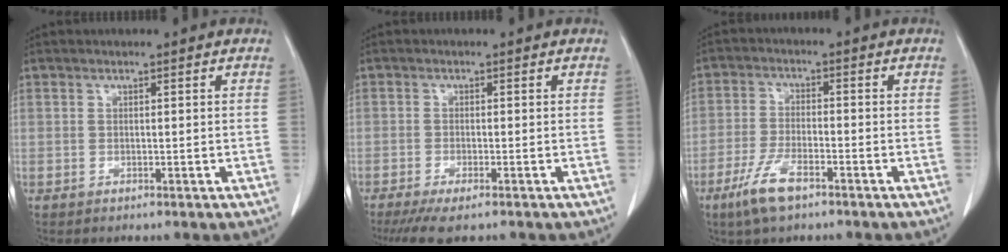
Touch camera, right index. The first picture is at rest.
{"total": 5.8, "force": [-4.4, 0.9, 3.5], "torque": [-0.055, -0.013, -0.070]}
{"total": 6.8, "force": [-4.3, 1.8, 4.9], "torque": [-0.108, -0.009, -0.082]}